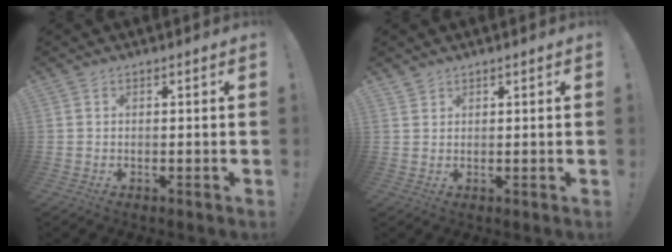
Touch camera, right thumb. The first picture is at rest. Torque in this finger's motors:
{"motor_torque": [-0.06, 0.10, 0.14, -0.03, -0.09]}